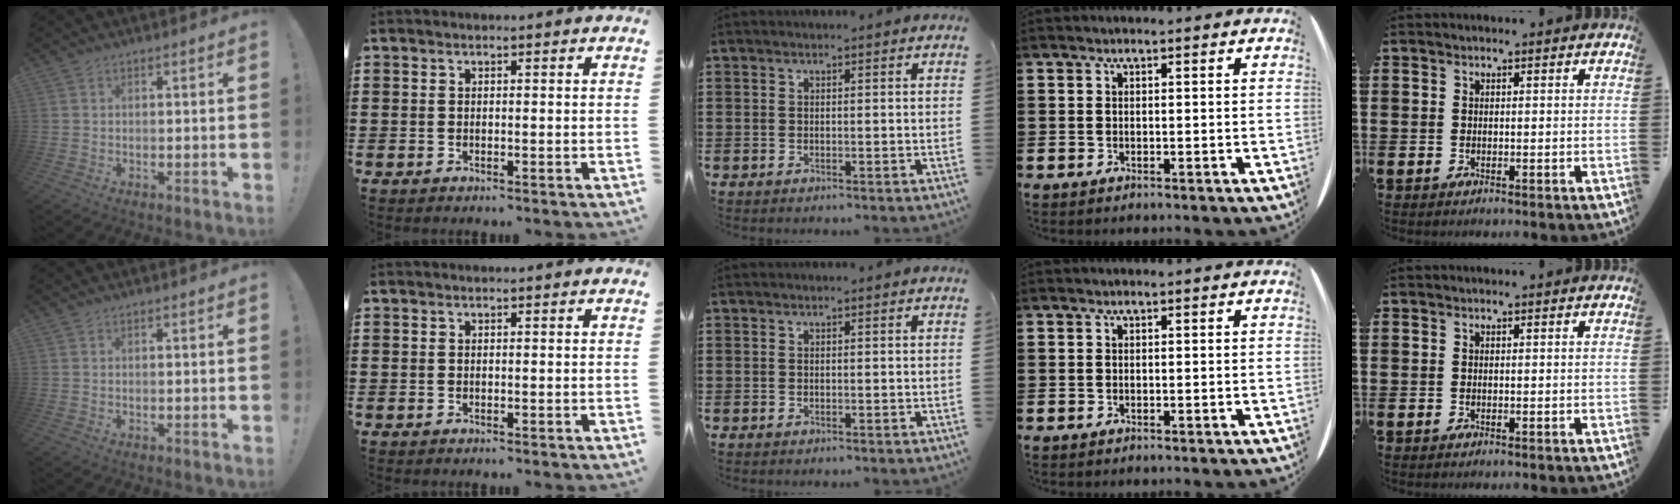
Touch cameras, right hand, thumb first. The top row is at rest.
{}